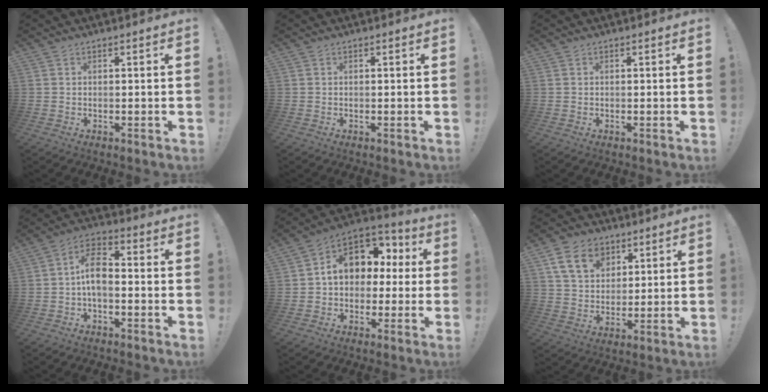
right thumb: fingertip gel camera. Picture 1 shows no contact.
{"total": 0.0}
{"total": 0.0}
{"total": 8.9, "force": [-1.0, 5.1, 7.2], "torque": [-0.135, 0.013, -0.014]}
{"total": 12.6, "force": [3.1, 9.7, 7.3], "torque": [-0.101, -0.010, 0.061]}
{"total": 13.5, "force": [6.4, 9.8, 6.8], "torque": [-0.098, -0.022, 0.124]}